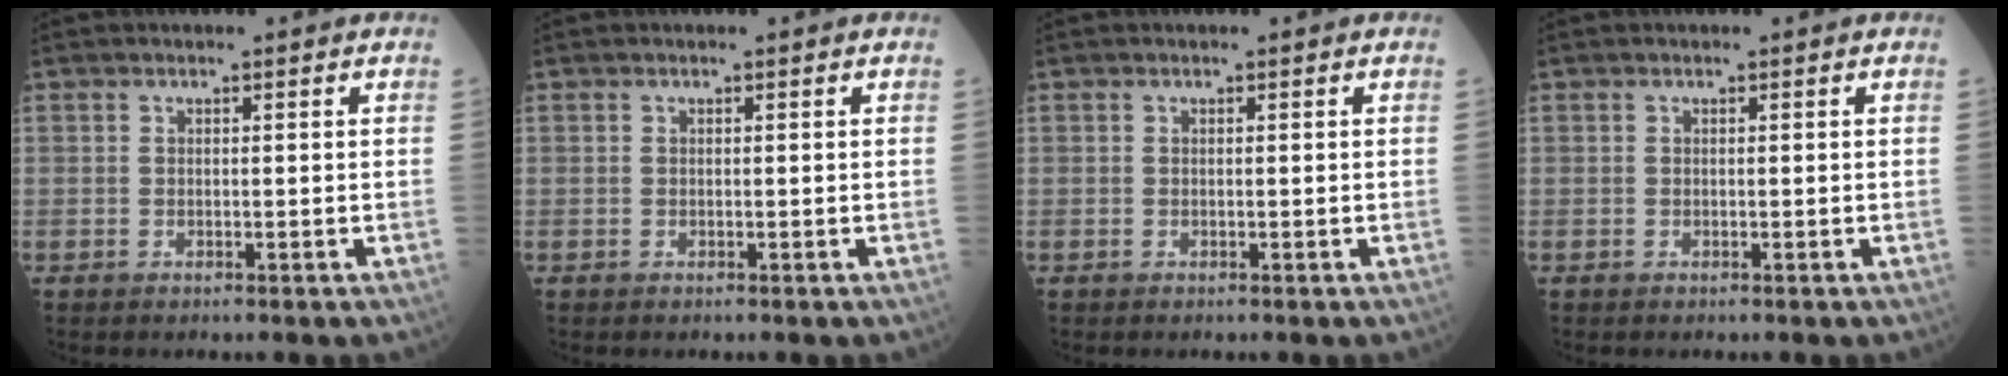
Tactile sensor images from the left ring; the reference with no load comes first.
{"total": 0.0}
{"total": 0.0}
{"total": 0.0}